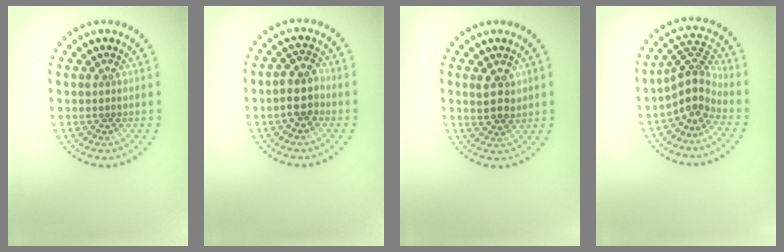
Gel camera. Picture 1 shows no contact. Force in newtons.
{"total": 2.9, "press": 2.7, "slide": 1.0}
{"total": 2.7, "press": 2.6, "slide": 0.6}
{"total": 3.5, "press": 2.5, "slide": 2.4}